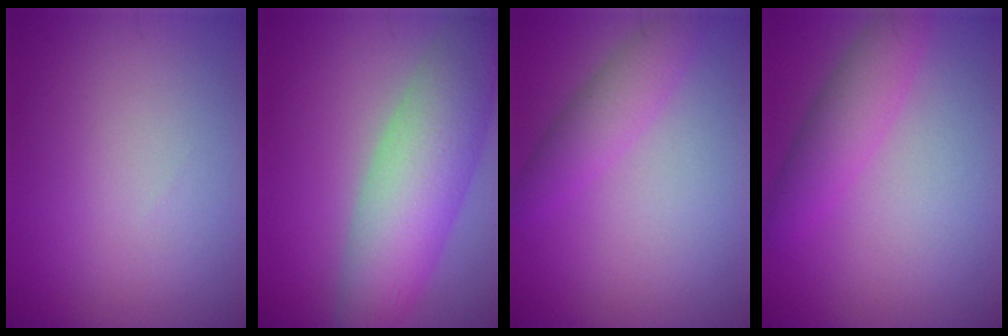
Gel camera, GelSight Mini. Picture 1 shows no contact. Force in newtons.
{"total": 8.5, "press": 8.4, "slide": 0.6}
{"total": 3.0, "press": 3.0, "slide": 0.1}
{"total": 3.5, "press": 3.5, "slide": 0.2}